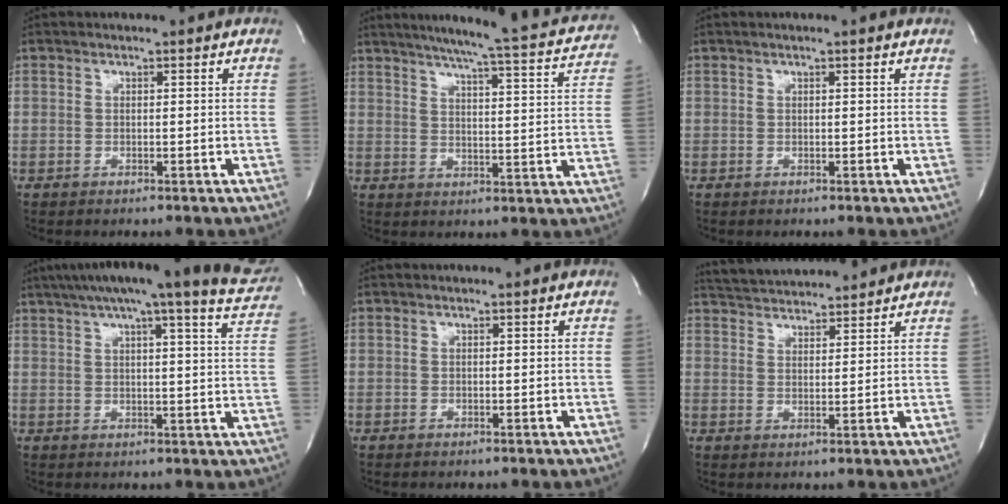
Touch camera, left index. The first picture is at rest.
{"total": 22.5, "force": [20.1, 1.8, 9.9], "torque": [-0.144, -0.034, 0.237]}
{"total": 0.9, "force": [0.6, -0.1, 0.5], "torque": [-0.013, 0.009, 0.012]}
{"total": 24.1, "force": [20.6, 1.6, 12.4], "torque": [-0.190, -0.014, 0.247]}
{"total": 0.0}
{"total": 9.8, "force": [9.5, 1.1, 2.4], "torque": [-0.049, 0.024, 0.149]}